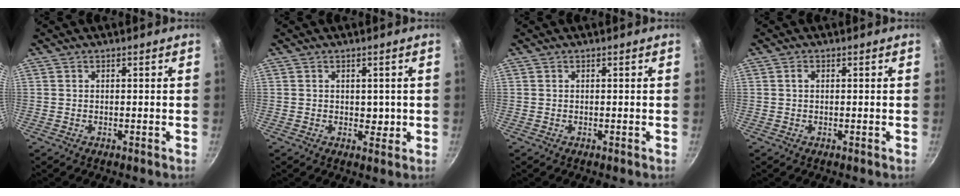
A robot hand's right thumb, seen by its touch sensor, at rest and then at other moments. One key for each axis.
{"total": 2.2, "fx": 0.2, "fy": 1.8, "fz": 1.3, "tx": -0.008, "ty": -0.008, "tz": 0.002}
{"total": 0.0}
{"total": 1.1, "fx": 0.3, "fy": 0.8, "fz": 0.8, "tx": -0.011, "ty": 0.005, "tz": 0.004}